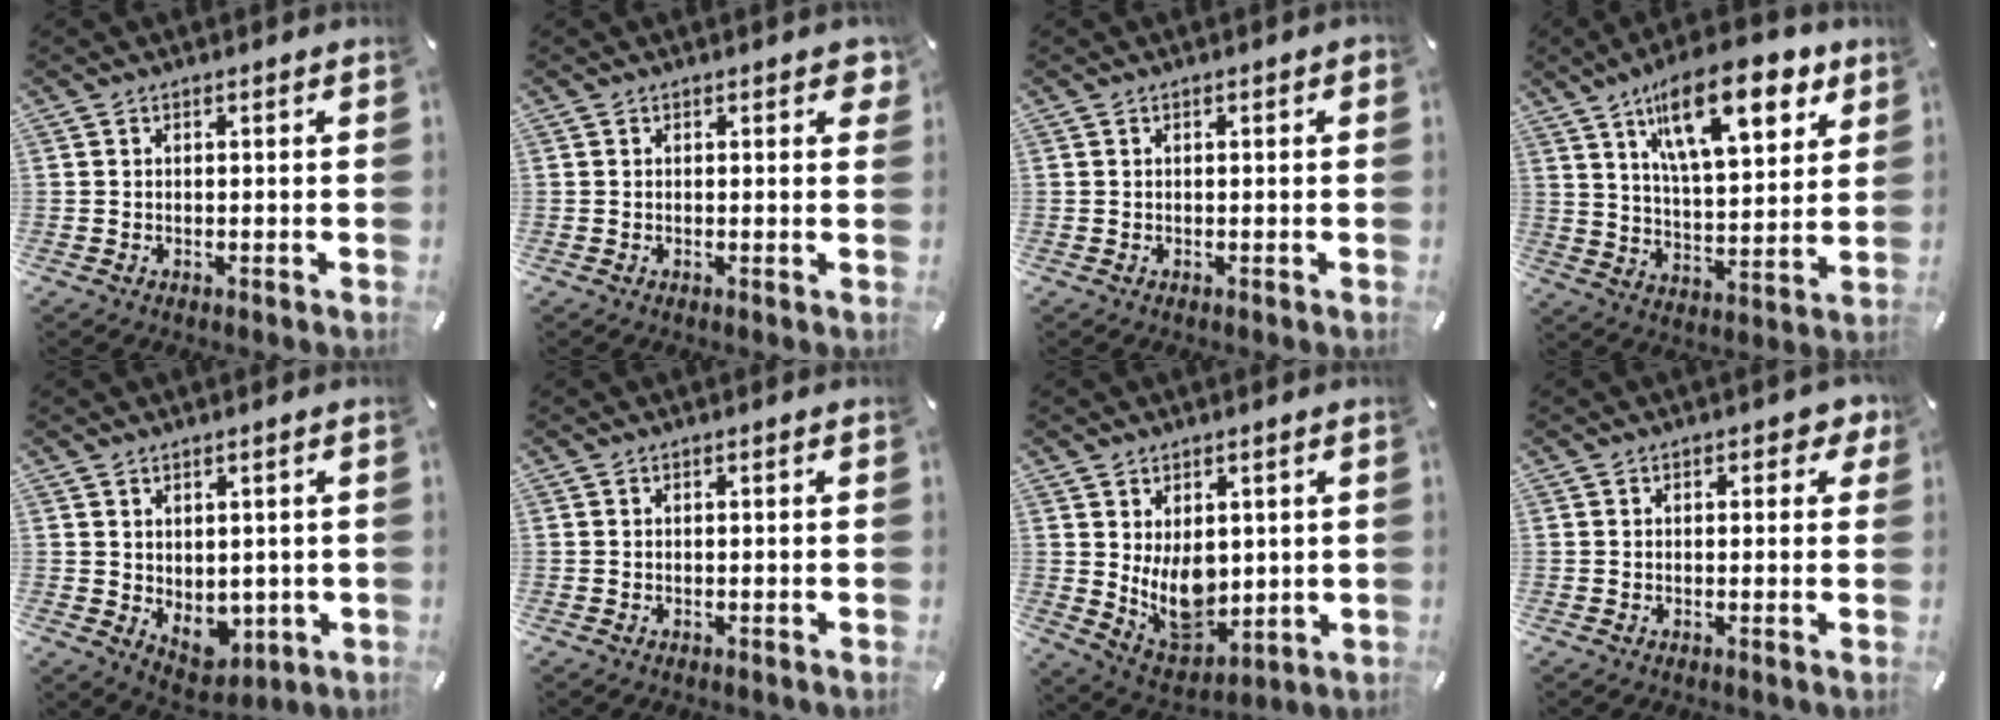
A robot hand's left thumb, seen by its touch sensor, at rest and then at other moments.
{"total": 2.0, "force": [0.8, 1.0, 1.5], "torque": [-0.016, 0.000, 0.009]}
{"total": 0.6, "force": [0.0, 0.2, 0.5], "torque": [-0.009, 0.003, 0.000]}
{"total": 20.4, "force": [11.4, 8.4, 14.7], "torque": [-0.230, -0.040, 0.184]}
{"total": 4.8, "force": [0.6, 4.1, 2.4], "torque": [-0.011, -0.008, 0.014]}
{"total": 0.0}
{"total": 10.9, "force": [1.8, 8.0, 7.2], "torque": [-0.109, -0.027, 0.038]}
{"total": 2.9, "force": [0.9, 1.7, 2.1], "torque": [-0.019, -0.001, 0.009]}